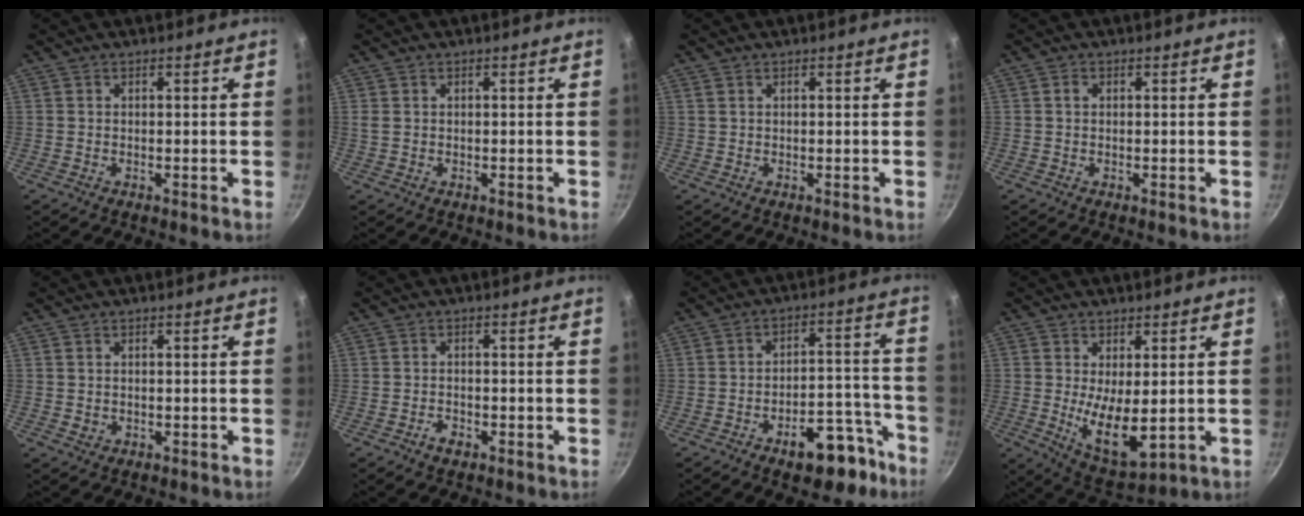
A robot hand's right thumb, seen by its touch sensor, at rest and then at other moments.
{"total": 0.8, "force": [0.2, 0.6, 0.5], "torque": [-0.010, 0.001, 0.007]}
{"total": 0.5, "force": [0.4, 0.3, 0.3], "torque": [-0.006, 0.001, 0.007]}
{"total": 1.0, "force": [0.2, 0.8, 0.6], "torque": [-0.010, 0.005, 0.003]}
{"total": 0.9, "force": [0.1, 0.7, 0.4], "torque": [-0.005, -0.002, 0.003]}
{"total": 2.2, "force": [-1.3, 1.2, 1.3], "torque": [-0.023, 0.011, -0.024]}
{"total": 13.5, "force": [-7.9, 6.8, 8.6], "torque": [-0.064, 0.074, -0.100]}
{"total": 10.1, "force": [-0.1, 4.3, 9.1], "torque": [-0.146, -0.026, 0.017]}